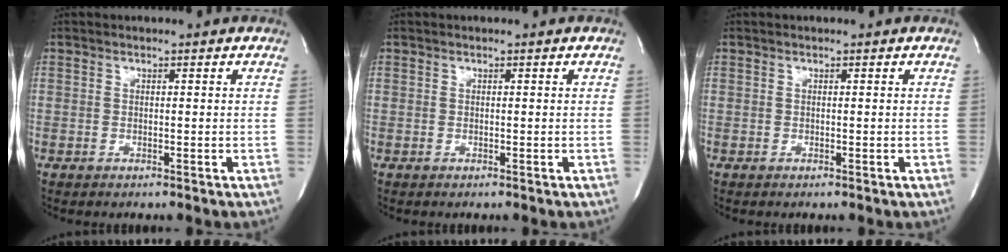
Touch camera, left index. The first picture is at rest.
{"total": 0.5, "force": [0.5, 0.0, 0.1], "torque": [-0.005, 0.000, 0.007]}
{"total": 0.0}